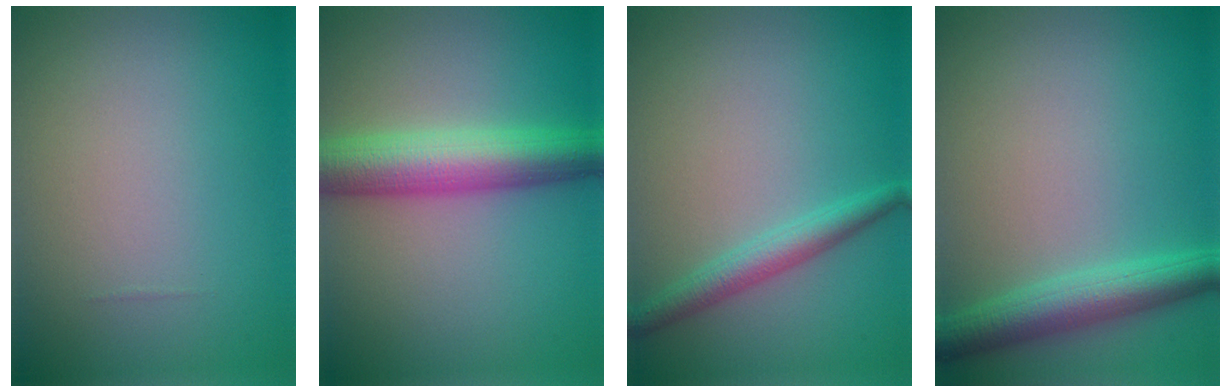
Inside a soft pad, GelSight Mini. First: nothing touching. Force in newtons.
{"total": 6.6, "press": 6.6, "slide": 0.0}
{"total": 2.6, "press": 2.6, "slide": 0.1}
{"total": 4.4, "press": 4.4, "slide": 0.1}